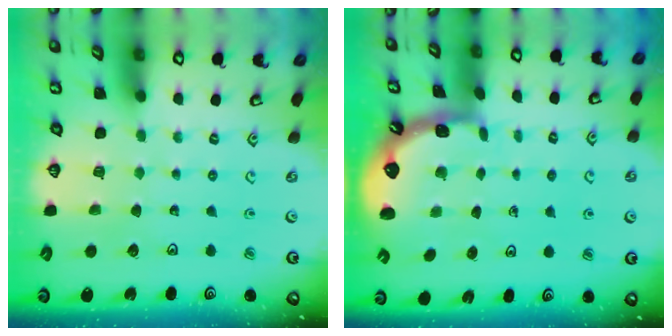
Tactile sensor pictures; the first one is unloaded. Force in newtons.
{"total": 1.4, "press": 1.4, "slide": 0.1}